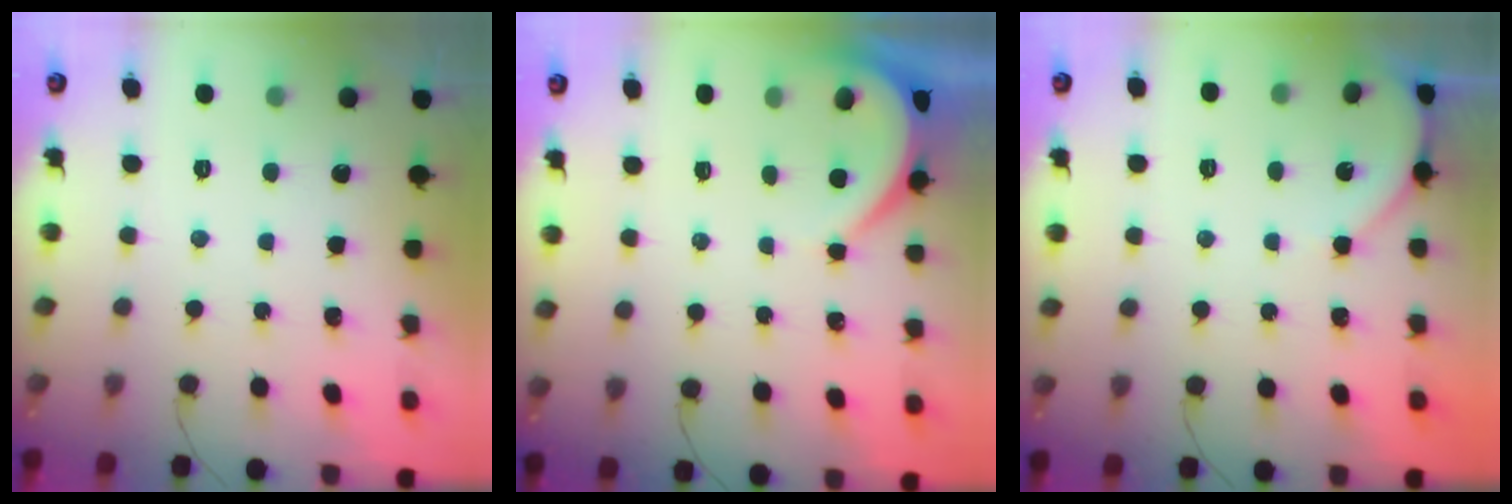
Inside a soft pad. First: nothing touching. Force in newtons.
{"total": 3.9, "press": 3.9, "slide": 0.6}
{"total": 4.4, "press": 4.4, "slide": 0.6}